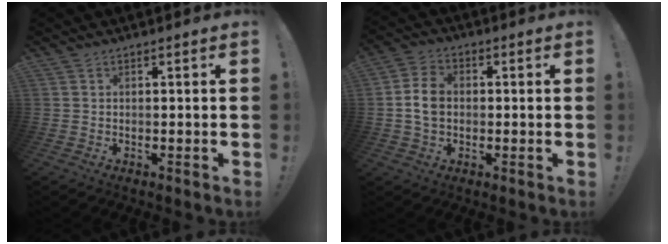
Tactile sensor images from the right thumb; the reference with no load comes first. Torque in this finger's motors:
{"motor_torque": [0.41, -0.07, -0.01, 0.05, -0.06]}